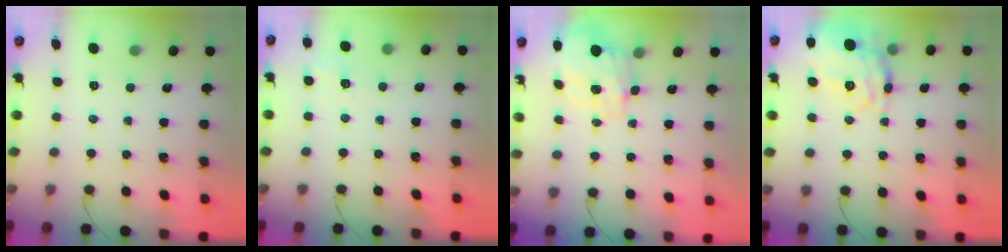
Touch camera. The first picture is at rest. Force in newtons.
{"total": 2.4, "press": 1.8, "slide": 1.6}
{"total": 3.0, "press": 2.7, "slide": 1.2}
{"total": 21.4, "press": 21.3, "slide": 1.0}